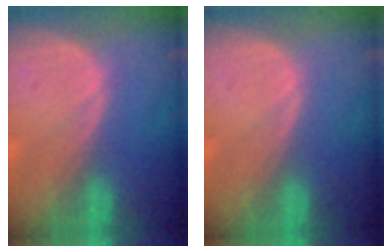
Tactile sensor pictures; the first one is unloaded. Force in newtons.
{"total": 0.0}